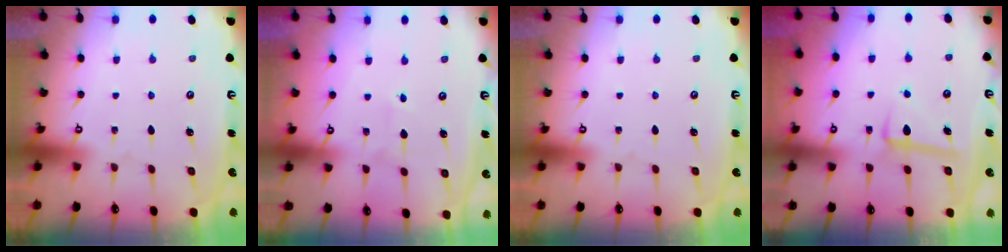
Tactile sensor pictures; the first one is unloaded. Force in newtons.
{"total": 2.1, "press": 2.1, "slide": 0.2}
{"total": 0.0}
{"total": 6.2, "press": 6.1, "slide": 1.2}